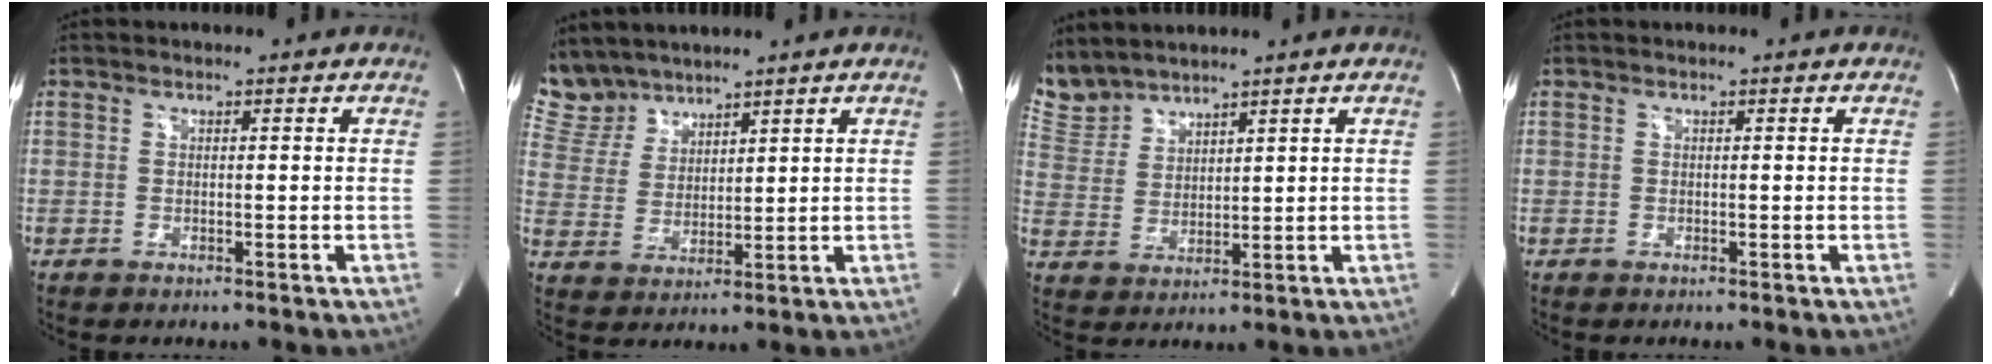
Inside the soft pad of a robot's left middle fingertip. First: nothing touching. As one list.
[{"total": 6.7, "force": [6.3, 2.2, 0.2], "torque": [-0.018, 0.011, 0.145]}, {"total": 6.2, "force": [6.2, 0.9, 0.1], "torque": [-0.024, 0.014, 0.142]}, {"total": 0.0}]